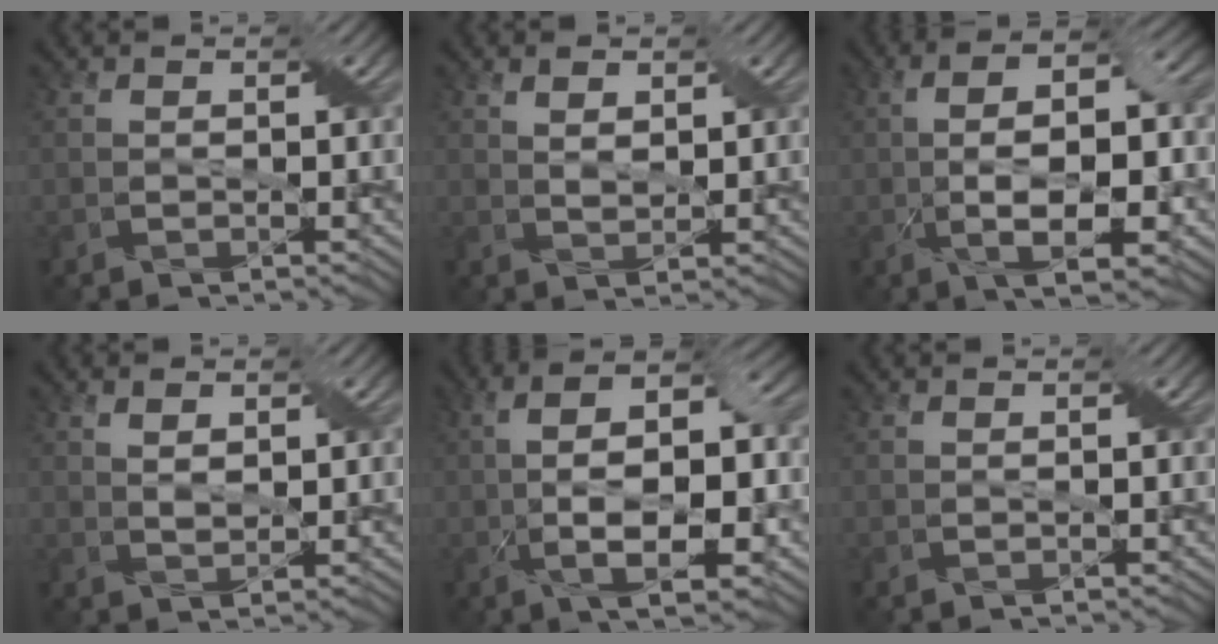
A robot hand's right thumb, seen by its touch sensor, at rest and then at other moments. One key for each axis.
{"total": 2.2, "fx": 1.3, "fy": 1.0, "fz": 1.5, "tx": -0.031, "ty": -0.003, "tz": 0.027}
{"total": 10.2, "fx": -1.6, "fy": 3.6, "fz": 9.4, "tx": -0.166, "ty": 0.003, "tz": -0.027}
{"total": 2.2, "fx": 1.1, "fy": 1.0, "fz": 1.7, "tx": -0.035, "ty": -0.002, "tz": 0.023}
{"total": 11.4, "fx": -1.5, "fy": 4.3, "fz": 10.5, "tx": -0.182, "ty": 0.008, "tz": -0.024}
{"total": 0.0}